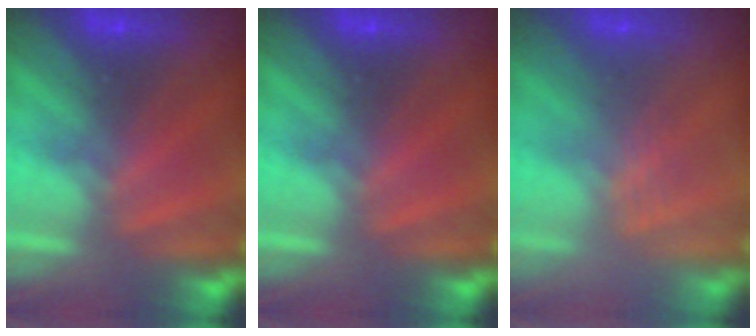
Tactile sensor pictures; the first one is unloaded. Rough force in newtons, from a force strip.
{"total": 0.0}
{"total": 2.4}